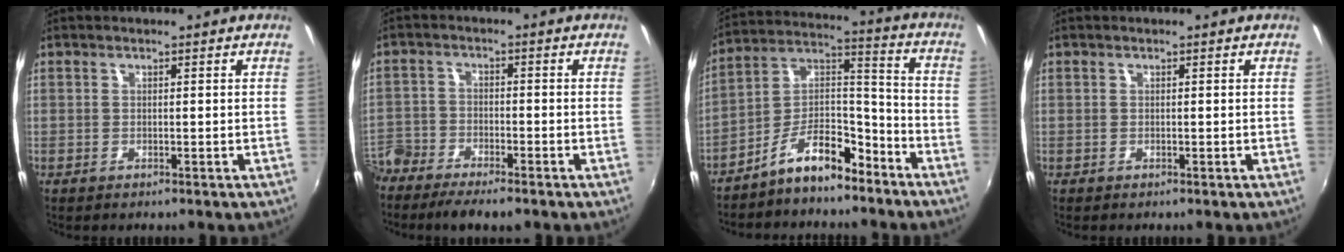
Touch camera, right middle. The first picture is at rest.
{"total": 9.5, "force": [-7.5, 4.1, 4.3], "torque": [-0.120, -0.018, -0.146]}
{"total": 10.8, "force": [-7.9, 4.2, 6.1], "torque": [-0.114, 0.047, -0.134]}
{"total": 0.0}